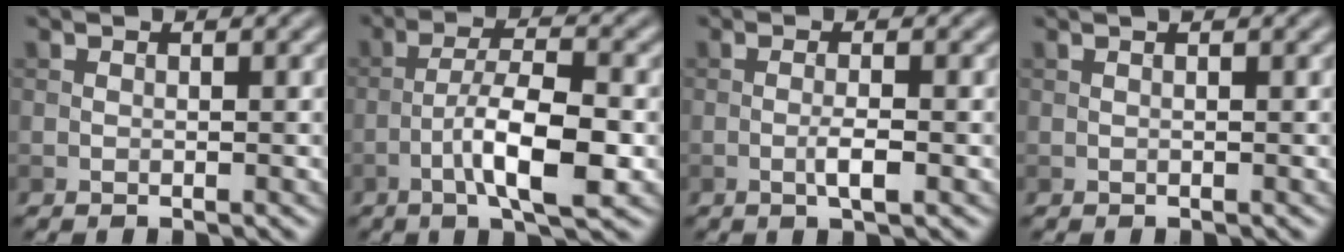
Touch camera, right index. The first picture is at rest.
{"total": 7.1, "force": [-2.5, 1.8, 6.4], "torque": [-0.109, 0.008, -0.046]}
{"total": 2.1, "force": [-0.6, 0.3, 2.0], "torque": [-0.037, 0.001, -0.013]}
{"total": 1.1, "force": [0.5, 0.3, 0.9], "torque": [-0.008, -0.002, 0.001]}